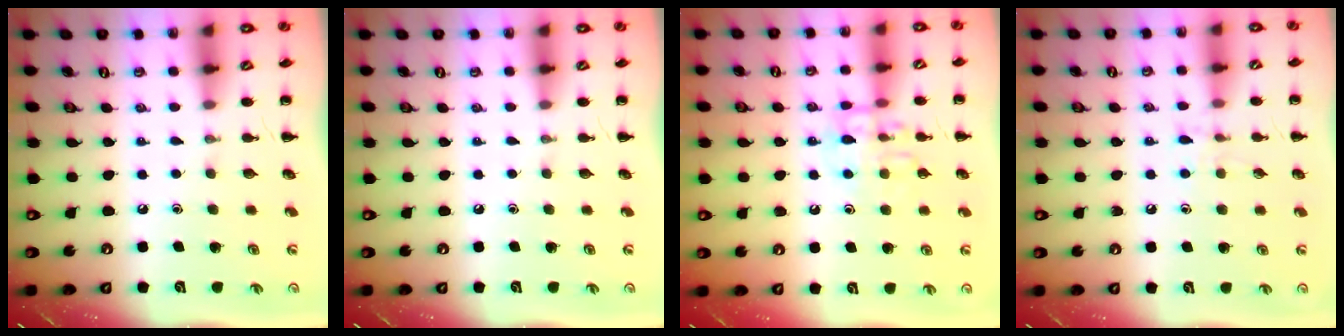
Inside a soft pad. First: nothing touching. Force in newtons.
{"total": 0.0}
{"total": 10.9, "press": 10.9, "slide": 0.8}
{"total": 6.2, "press": 6.0, "slide": 1.4}